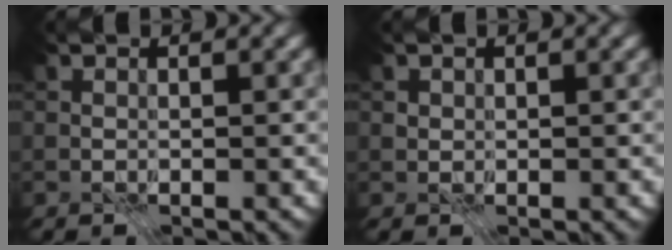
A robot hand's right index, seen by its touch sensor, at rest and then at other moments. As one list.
[{"total": 0.6, "force": [0.2, 0.5, 0.1], "torque": [-0.004, -0.002, 0.006]}]